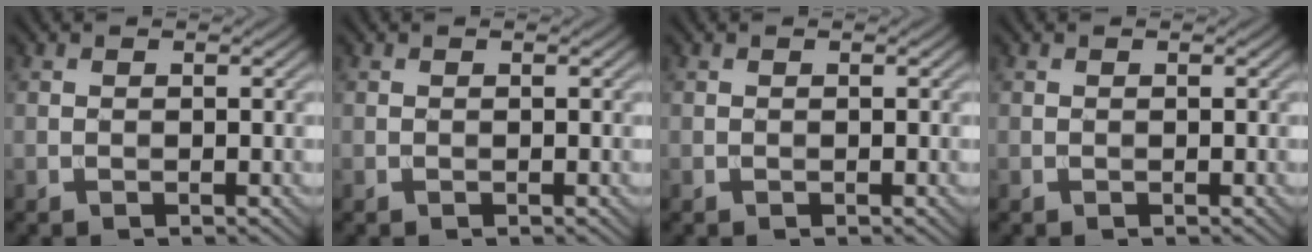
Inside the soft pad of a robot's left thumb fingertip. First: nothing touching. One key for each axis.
{"total": 0.0}
{"total": 0.0}
{"total": 0.0}